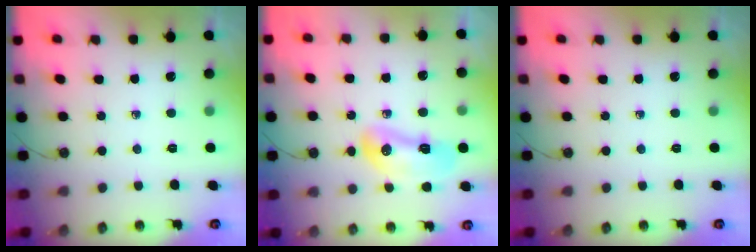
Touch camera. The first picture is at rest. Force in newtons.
{"total": 14.7, "press": 12.3, "slide": 8.1}
{"total": 0.0}